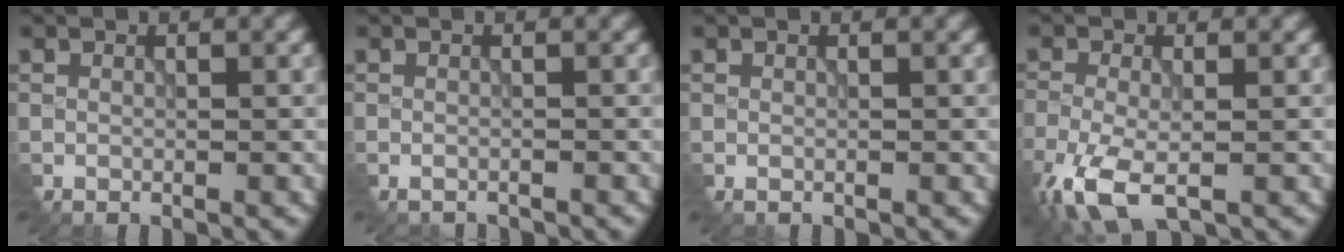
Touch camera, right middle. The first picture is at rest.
{"total": 1.4, "force": [-1.4, 0.1, 0.3], "torque": [-0.009, -0.010, -0.021]}
{"total": 0.0}
{"total": 6.7, "force": [-3.5, 3.2, 4.8], "torque": [-0.125, -0.019, -0.065]}